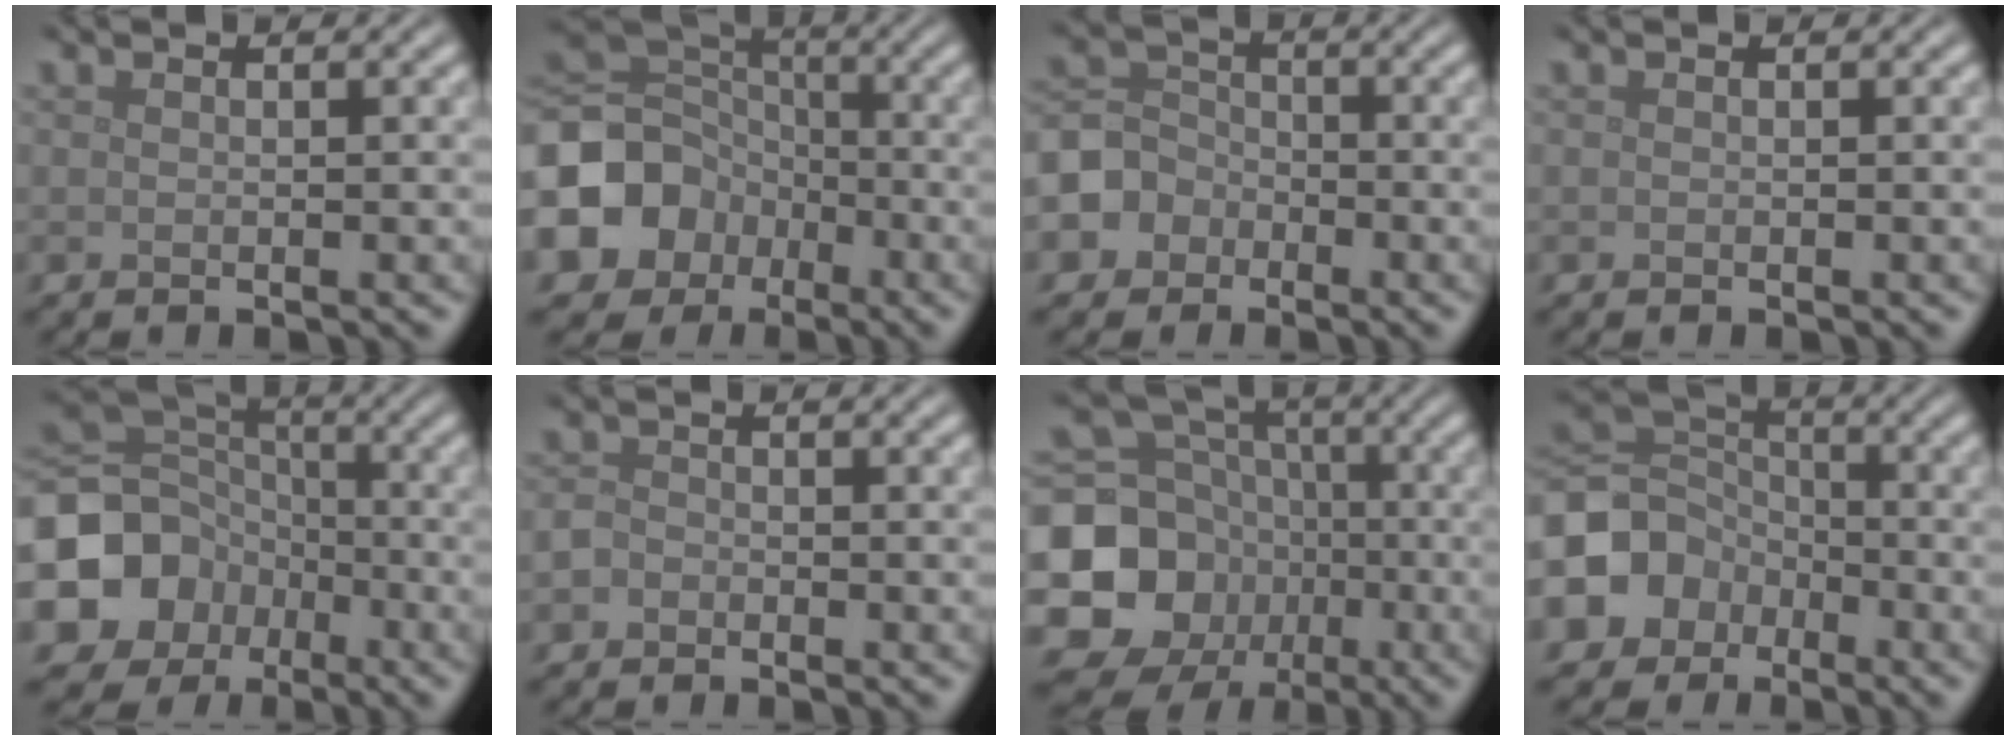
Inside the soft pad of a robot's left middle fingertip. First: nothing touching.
{"total": 10.4, "force": [-3.8, 8.8, 4.0], "torque": [-0.109, -0.011, -0.094]}
{"total": 5.0, "force": [-2.5, 4.1, 1.3], "torque": [-0.021, 0.009, -0.062]}
{"total": 0.0}
{"total": 11.9, "force": [-4.7, 10.1, 4.1], "torque": [-0.116, -0.018, -0.109]}
{"total": 1.4, "force": [-0.8, 1.1, 0.4], "torque": [-0.005, 0.002, -0.020]}
{"total": 13.2, "force": [-3.1, 11.9, 4.8], "torque": [-0.128, -0.017, -0.083]}
{"total": 7.6, "force": [-3.1, 6.2, 3.1], "torque": [-0.067, -0.001, -0.078]}